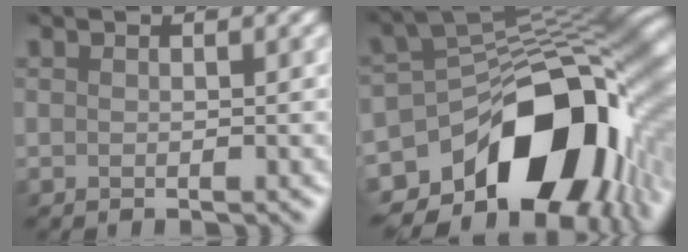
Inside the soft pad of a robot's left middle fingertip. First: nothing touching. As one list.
[{"total": 15.2, "force": [-6.2, 9.4, 10.2], "torque": [-0.141, -0.002, -0.104]}]